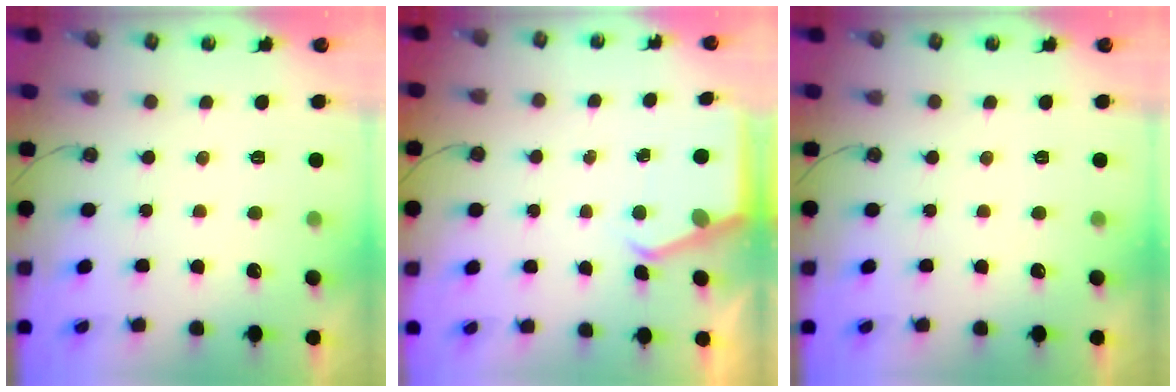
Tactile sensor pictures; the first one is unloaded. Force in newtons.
{"total": 3.9, "press": 3.9, "slide": 0.2}
{"total": 0.0}